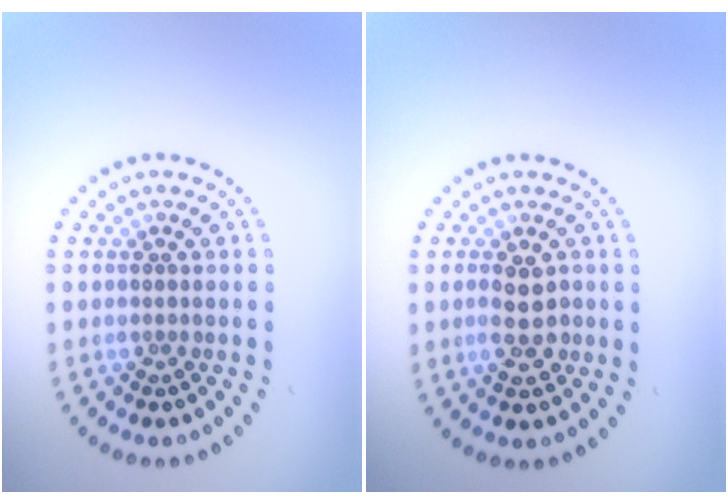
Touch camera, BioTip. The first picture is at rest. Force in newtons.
{"total": 2.6, "press": 2.6, "slide": 0.3}